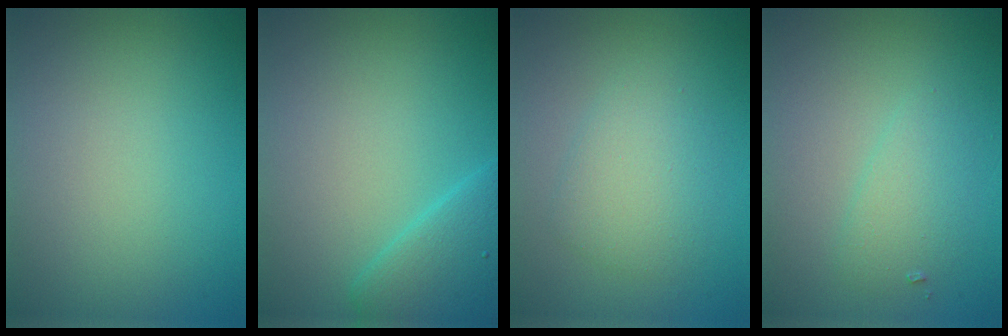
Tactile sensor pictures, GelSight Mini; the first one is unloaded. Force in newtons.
{"total": 3.4, "press": 3.4, "slide": 0.2}
{"total": 2.8, "press": 2.8, "slide": 0.2}
{"total": 2.0, "press": 2.0, "slide": 0.1}